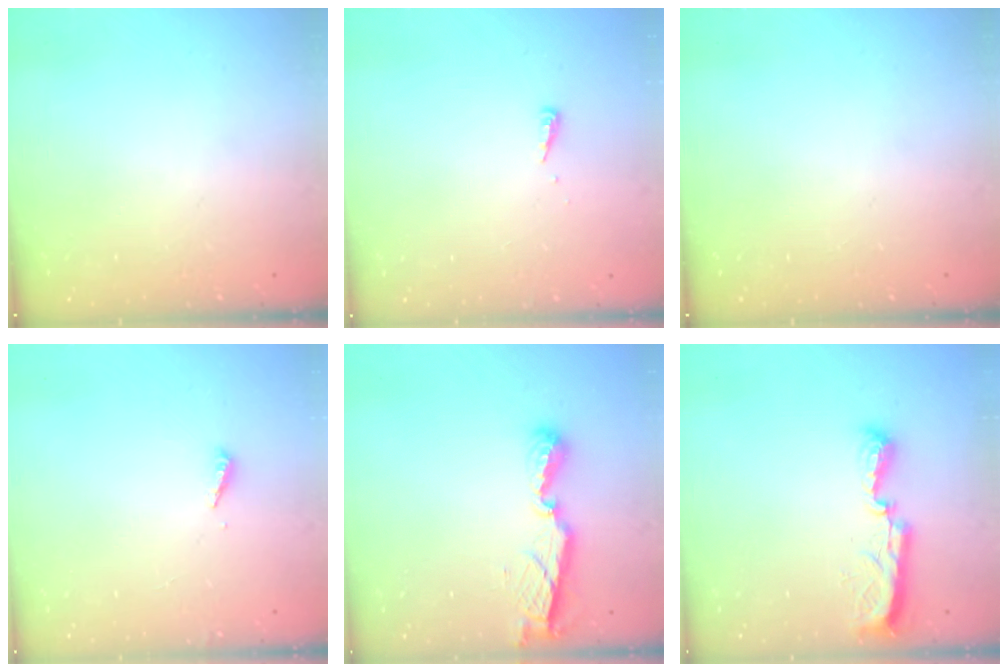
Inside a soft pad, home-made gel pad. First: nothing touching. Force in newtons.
{"total": 3.9, "press": 3.9, "slide": 0.4}
{"total": 0.0}
{"total": 2.0, "press": 2.0, "slide": 0.2}
{"total": 7.9, "press": 7.8, "slide": 0.3}
{"total": 8.3, "press": 8.3, "slide": 0.9}